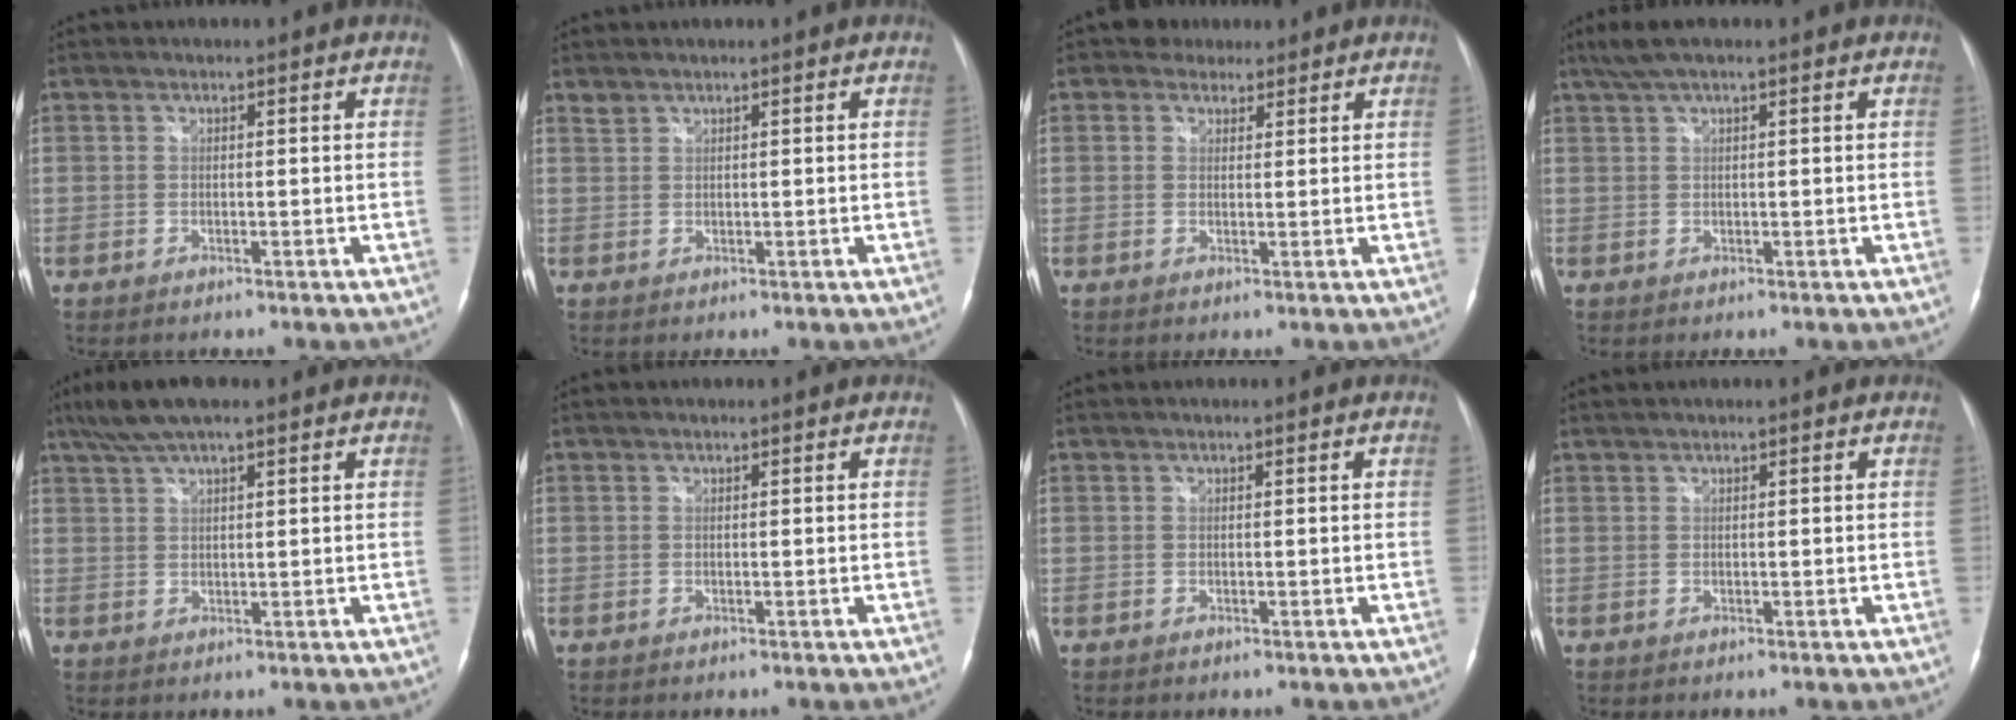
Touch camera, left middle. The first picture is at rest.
{"total": 0.9, "force": [0.9, 0.2, 0.0], "torque": [-0.005, 0.005, 0.020]}
{"total": 3.0, "force": [2.2, 2.0, 0.3], "torque": [-0.006, 0.008, 0.029]}
{"total": 4.2, "force": [2.9, 0.6, 3.0], "torque": [-0.065, 0.023, 0.053]}
{"total": 7.1, "force": [5.2, 1.3, 4.7], "torque": [-0.092, 0.025, 0.090]}
{"total": 0.0}
{"total": 0.0}
{"total": 0.6, "force": [0.5, -0.1, 0.2], "torque": [-0.006, 0.010, 0.015]}